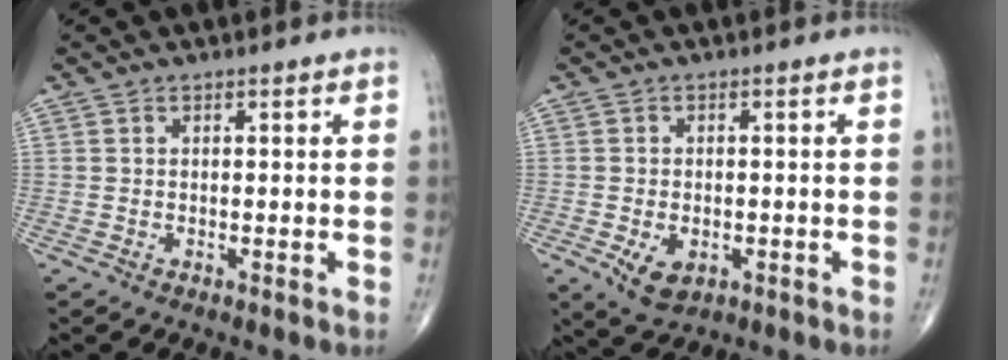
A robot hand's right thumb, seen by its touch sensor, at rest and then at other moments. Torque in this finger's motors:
{"motor_torque": [-0.17, 0.36, 0.34, 0.10, 0.04]}